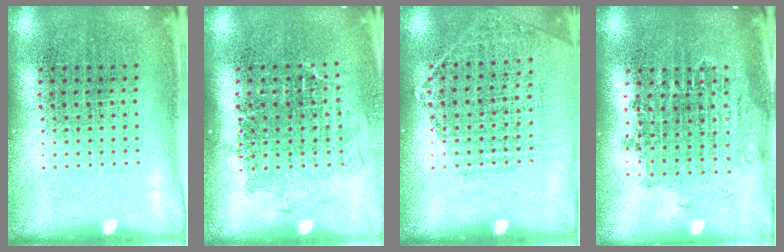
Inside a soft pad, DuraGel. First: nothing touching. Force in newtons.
{"total": 1.2, "press": 1.1, "slide": 0.5}
{"total": 1.0, "press": 0.9, "slide": 0.5}
{"total": 1.7, "press": 1.4, "slide": 1.0}